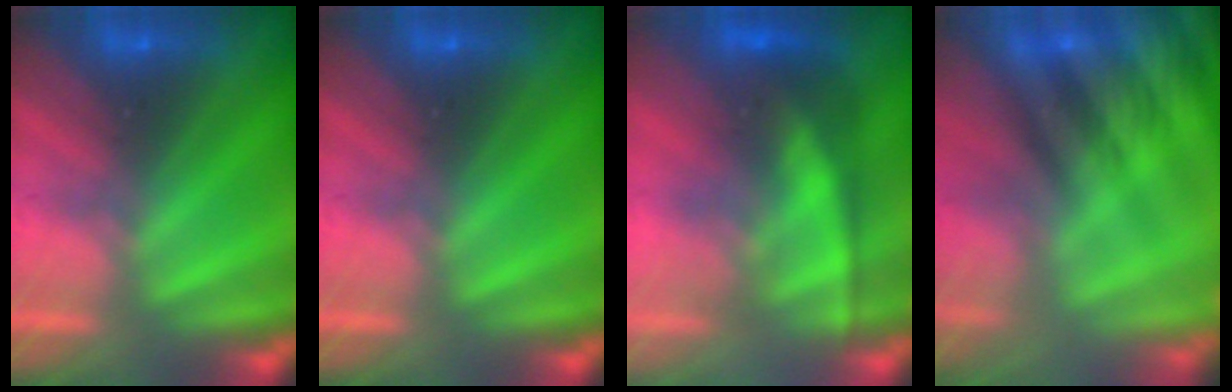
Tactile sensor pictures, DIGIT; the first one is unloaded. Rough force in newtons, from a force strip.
{"total": 0.0}
{"total": 2.7}
{"total": 8.4}